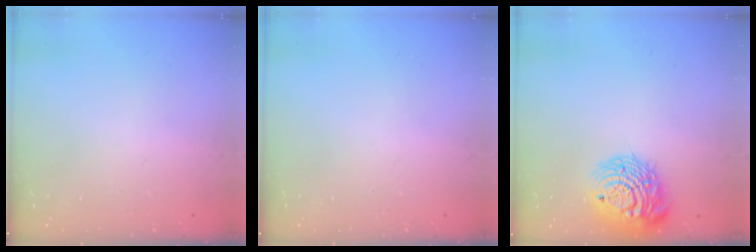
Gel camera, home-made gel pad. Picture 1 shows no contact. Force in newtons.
{"total": 0.0}
{"total": 15.3, "press": 15.2, "slide": 1.8}